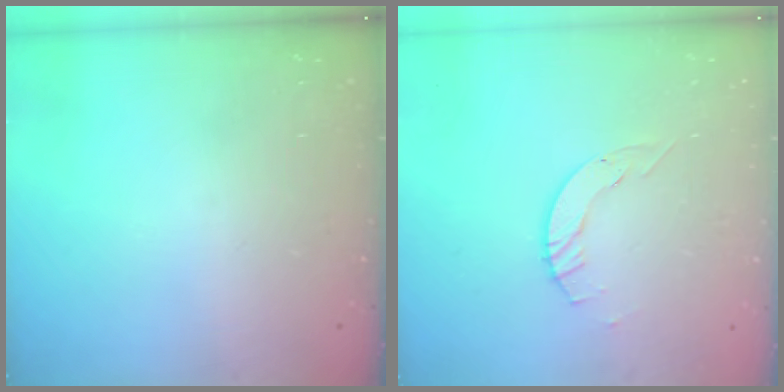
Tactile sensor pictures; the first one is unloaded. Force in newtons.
{"total": 2.1, "press": 2.1, "slide": 0.3}